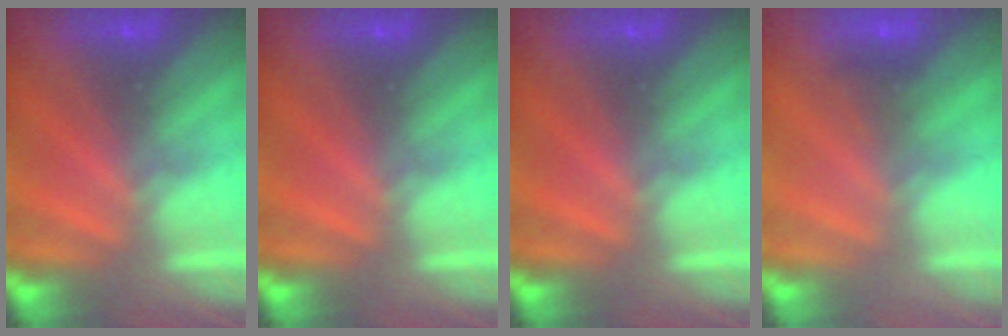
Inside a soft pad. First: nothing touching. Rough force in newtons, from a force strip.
{"total": 0.0}
{"total": 0.0}
{"total": 1.8}